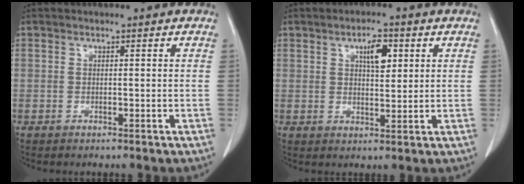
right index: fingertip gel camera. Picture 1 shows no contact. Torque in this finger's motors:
{"motor_torque": [0.27, 0.24, 0.09, 0.03]}